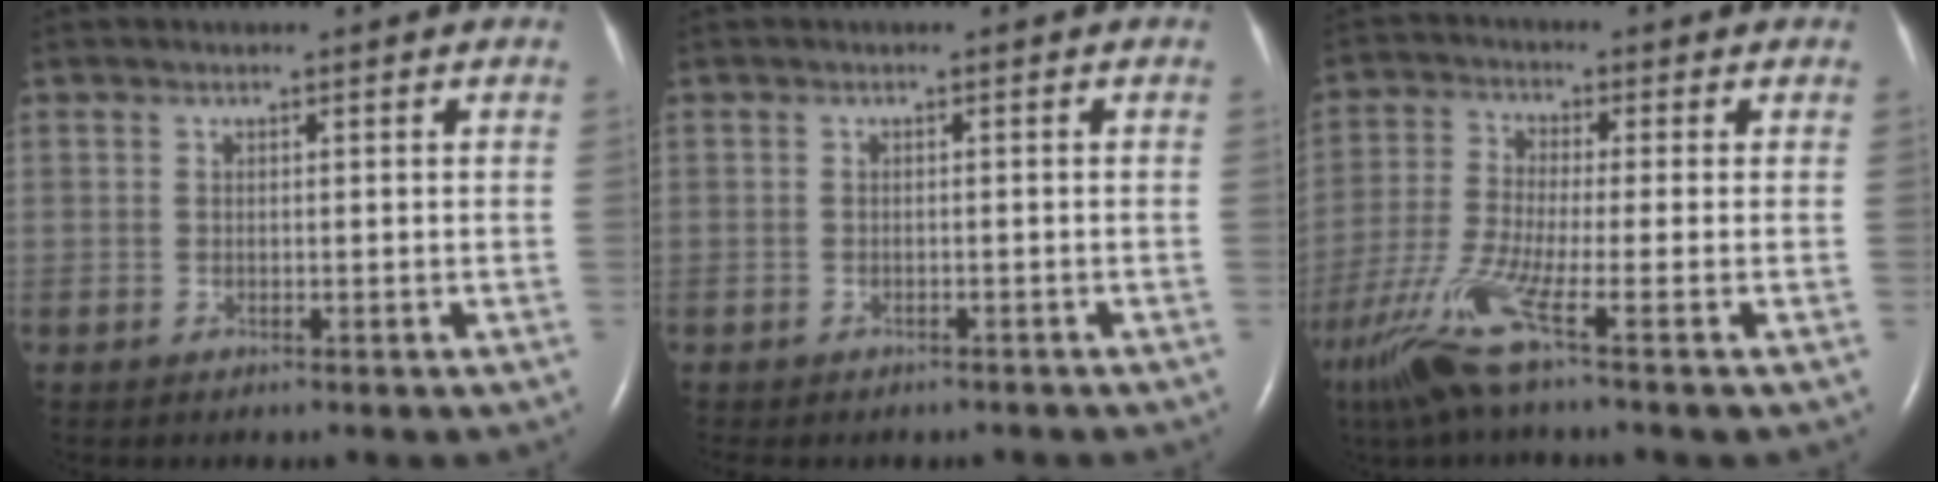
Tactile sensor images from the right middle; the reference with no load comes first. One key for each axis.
{"total": 5.8, "fx": -4.9, "fy": 2.4, "fz": 1.9, "tx": -0.025, "ty": 0.003, "tz": -0.056}
{"total": 10.3, "fx": -5.8, "fy": -0.8, "fz": 8.5, "tx": -0.187, "ty": -0.033, "tz": -0.118}